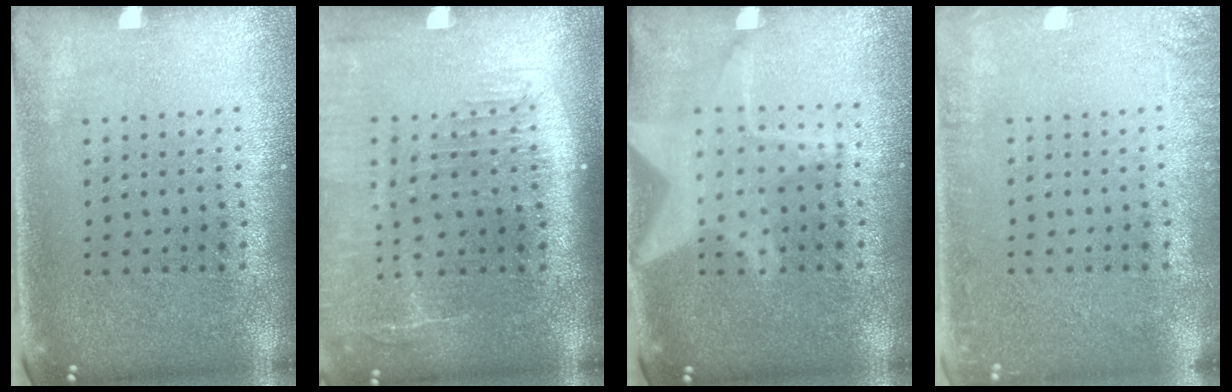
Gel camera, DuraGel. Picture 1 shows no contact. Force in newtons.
{"total": 2.1, "press": 1.7, "slide": 1.1}
{"total": 2.1, "press": 2.1, "slide": 0.2}
{"total": 2.0, "press": 2.0, "slide": 0.3}